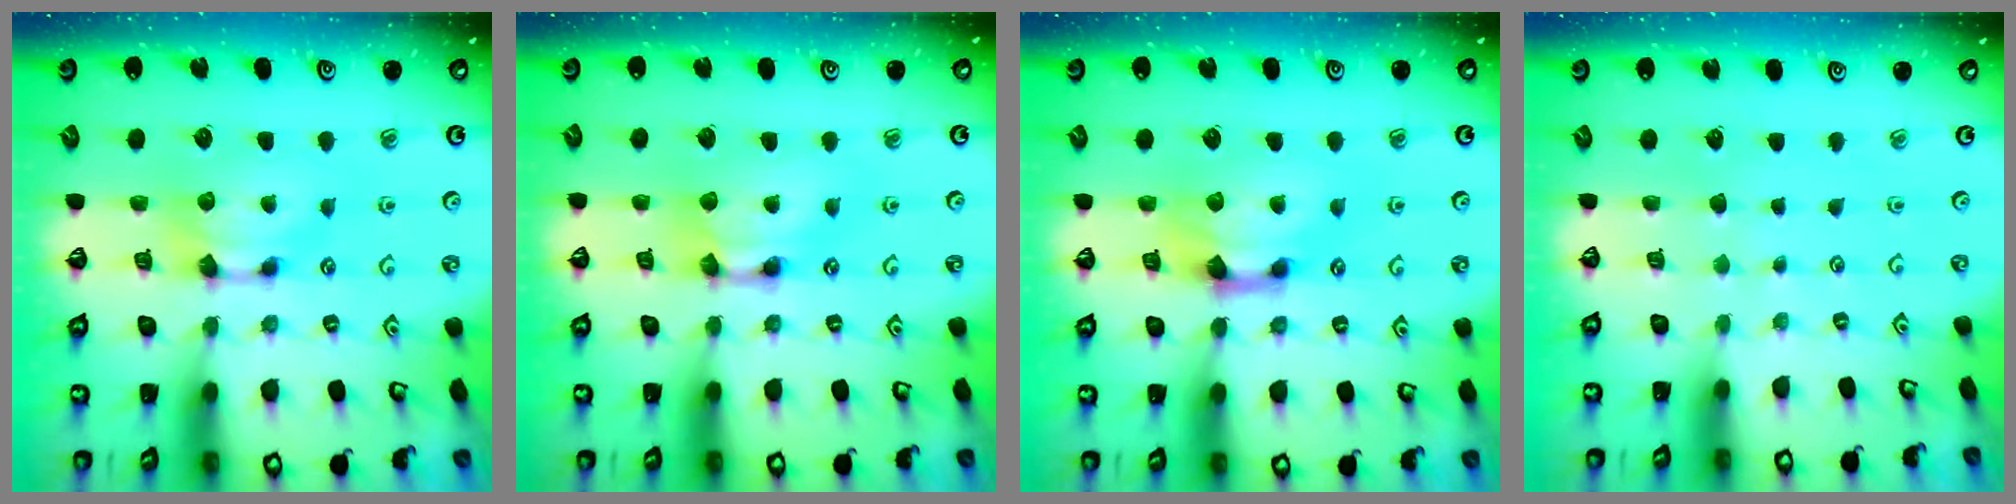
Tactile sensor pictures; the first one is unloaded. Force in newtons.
{"total": 2.2, "press": 2.2, "slide": 0.1}
{"total": 1.6, "press": 0.9, "slide": 1.3}
{"total": 7.2, "press": 7.1, "slide": 0.6}